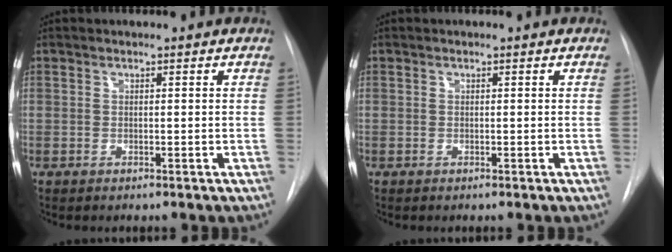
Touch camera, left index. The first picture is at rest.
{"total": 0.0}